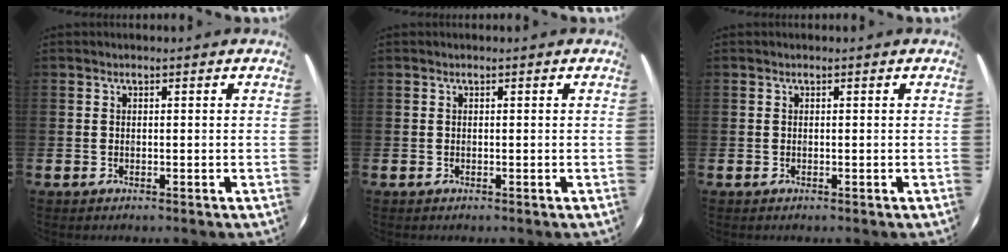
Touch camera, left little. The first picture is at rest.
{"total": 0.0}
{"total": 0.0}